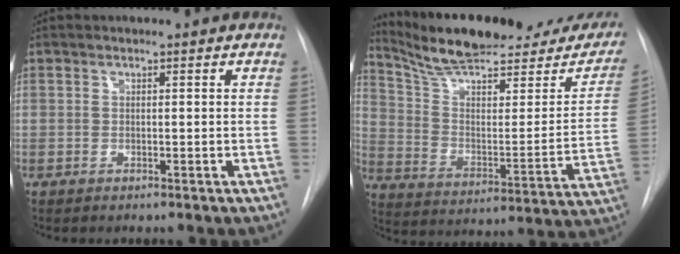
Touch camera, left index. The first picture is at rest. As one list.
[{"total": 26.1, "force": [22.0, 6.4, 12.5], "torque": [-0.184, -0.033, 0.304]}]